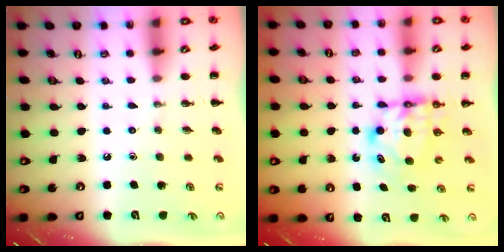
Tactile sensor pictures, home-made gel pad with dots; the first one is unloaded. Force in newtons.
{"total": 6.0, "press": 6.0, "slide": 0.4}